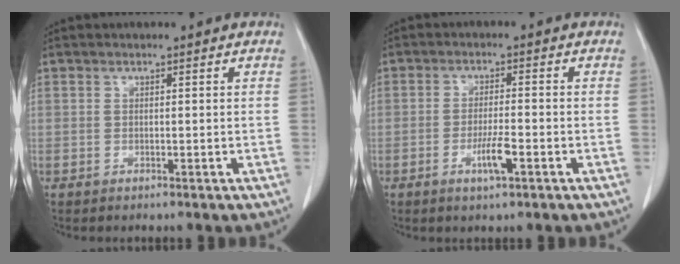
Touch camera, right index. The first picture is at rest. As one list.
[{"total": 4.2, "force": [-1.7, 0.3, 3.8], "torque": [-0.069, -0.004, -0.031]}]